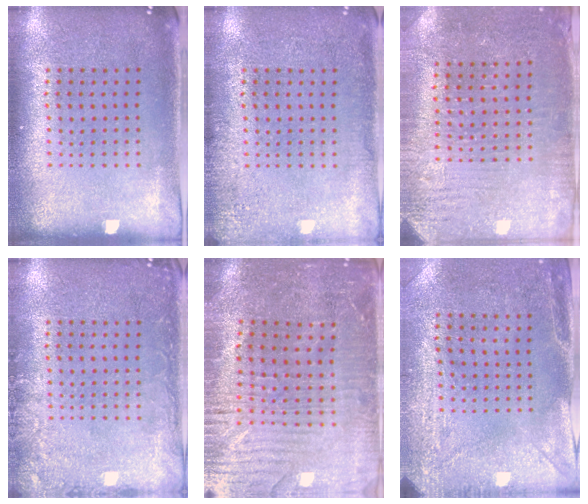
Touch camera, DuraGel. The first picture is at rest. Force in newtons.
{"total": 2.3, "press": 2.2, "slide": 0.3}
{"total": 3.0, "press": 2.8, "slide": 0.8}
{"total": 2.4, "press": 2.4, "slide": 0.4}
{"total": 3.2, "press": 3.2, "slide": 0.5}
{"total": 3.0, "press": 2.4, "slide": 1.8}